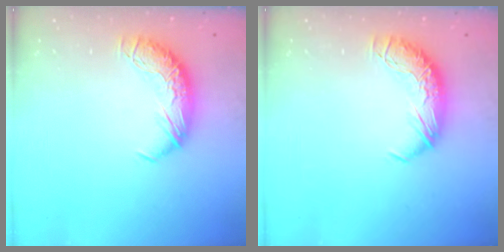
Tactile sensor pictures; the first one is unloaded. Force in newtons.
{"total": 0.0}